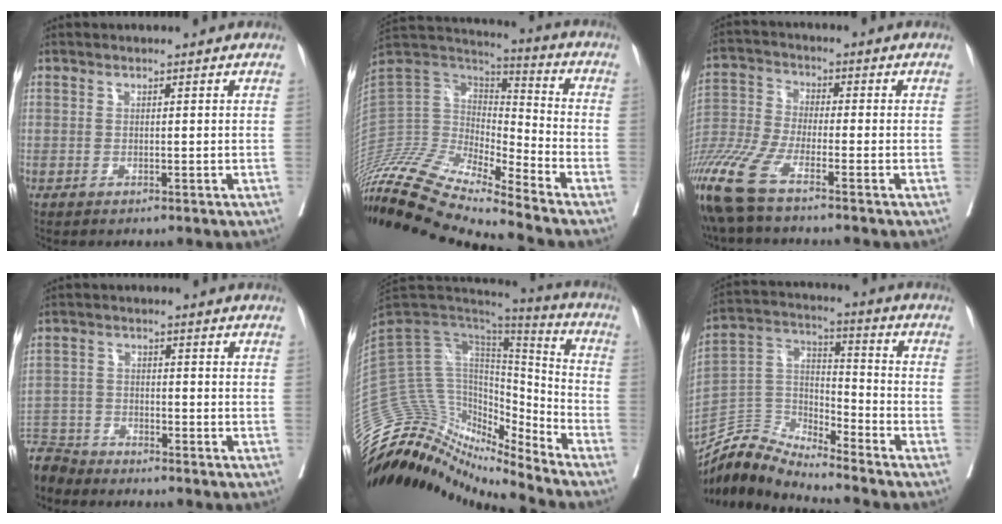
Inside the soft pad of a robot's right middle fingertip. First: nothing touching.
{"total": 23.3, "force": [-20.7, 1.7, 10.5], "torque": [-0.228, 0.006, -0.379]}
{"total": 12.3, "force": [-9.2, 0.7, 8.2], "torque": [-0.185, -0.033, -0.183]}
{"total": 6.4, "force": [-6.3, 0.6, -0.4], "torque": [0.009, -0.001, -0.126]}
{"total": 19.0, "force": [-18.2, 3.4, 4.7], "torque": [-0.057, 0.090, -0.293]}
{"total": 10.2, "force": [-10.1, 0.7, 0.5], "torque": [-0.013, 0.050, -0.198]}